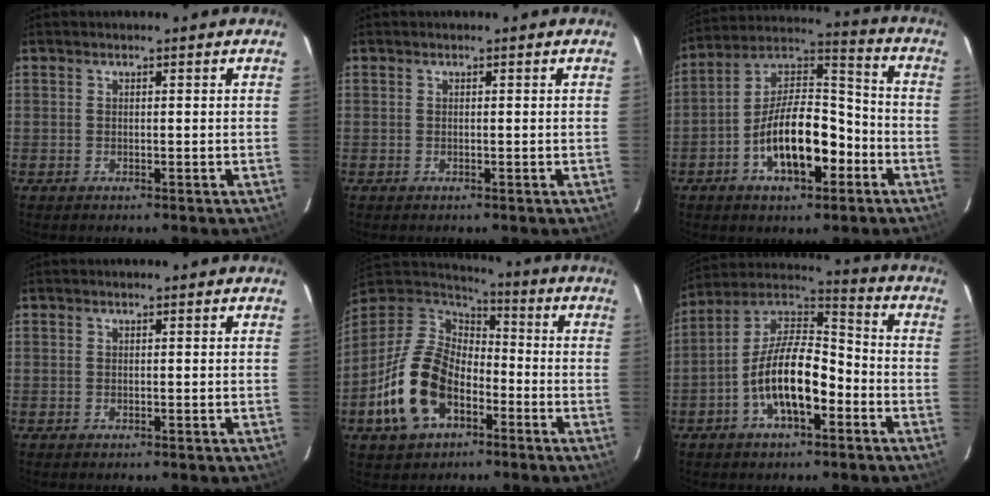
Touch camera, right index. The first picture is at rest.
{"total": 0.0}
{"total": 15.1, "force": [-6.0, 6.7, 12.2], "torque": [-0.219, 0.026, -0.100]}
{"total": 0.0}
{"total": 17.2, "force": [-6.8, 11.2, 11.2], "torque": [-0.251, 0.004, -0.122]}
{"total": 14.4, "force": [-5.2, 6.2, 11.9], "torque": [-0.226, 0.017, -0.096]}